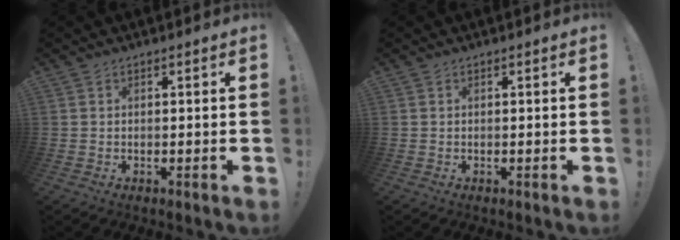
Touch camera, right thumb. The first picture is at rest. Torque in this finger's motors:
{"motor_torque": [0.00, 0.00, -0.14, 0.14, 0.00]}